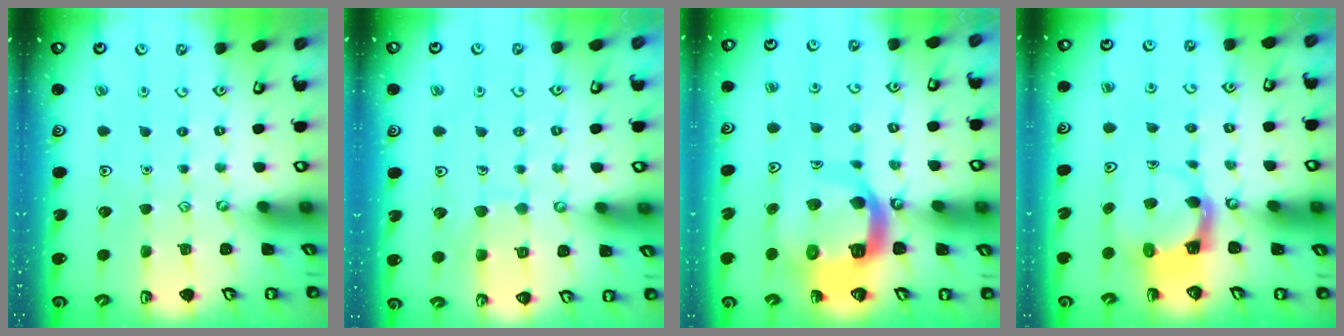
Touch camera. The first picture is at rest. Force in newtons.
{"total": 6.7, "press": 6.7, "slide": 0.4}
{"total": 12.9, "press": 12.8, "slide": 1.6}
{"total": 3.9, "press": 3.9, "slide": 0.4}